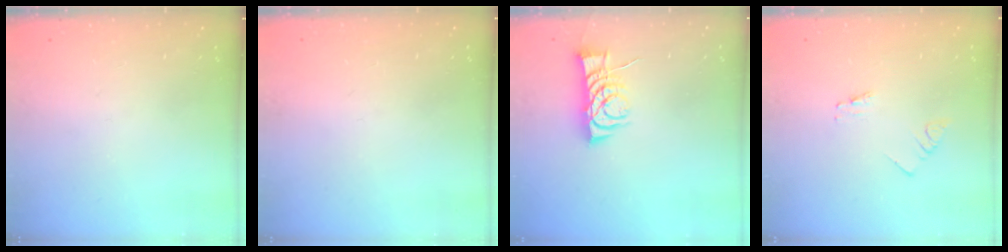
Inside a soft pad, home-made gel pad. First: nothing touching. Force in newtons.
{"total": 0.7, "press": 0.6, "slide": 0.1}
{"total": 7.8, "press": 7.7, "slide": 0.6}
{"total": 0.7, "press": 0.7, "slide": 0.1}